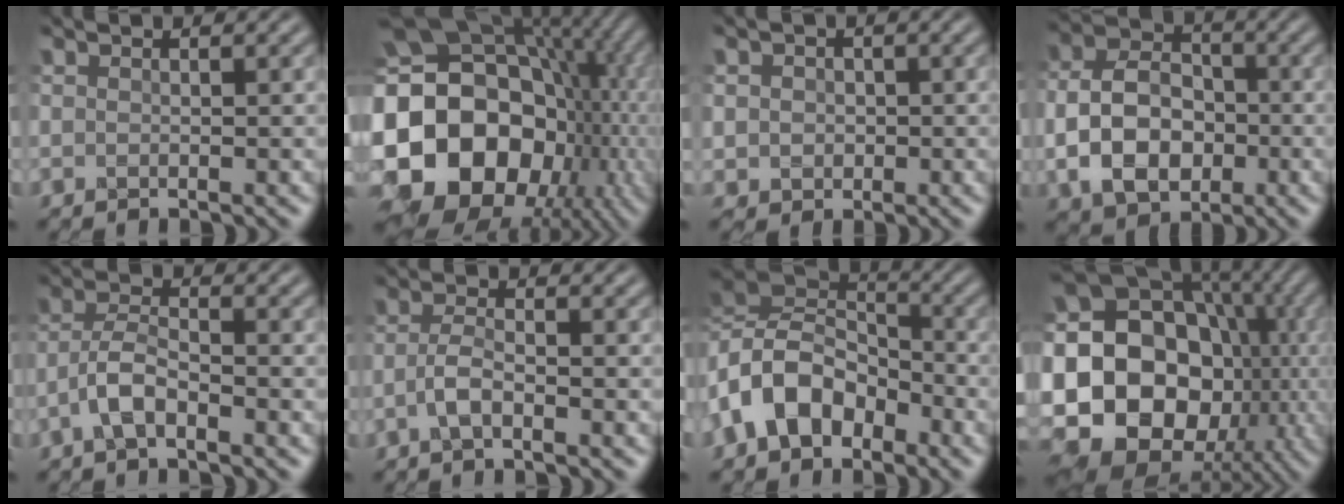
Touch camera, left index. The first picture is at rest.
{"total": 20.9, "force": [-2.1, 17.0, 11.8], "torque": [-0.234, -0.018, -0.052]}
{"total": 3.1, "force": [0.5, 3.0, 0.8], "torque": [0.010, 0.015, -0.017]}
{"total": 7.7, "force": [-1.9, 5.6, 4.9], "torque": [-0.095, 0.003, -0.044]}
{"total": 2.9, "force": [-1.7, 1.0, 2.2], "torque": [-0.042, 0.012, -0.041]}
{"total": 2.0, "force": [-1.0, 0.6, 1.7], "torque": [-0.039, 0.006, -0.027]}
{"total": 8.3, "force": [-2.5, 5.8, 5.5], "torque": [-0.104, 0.015, -0.064]}
{"total": 22.7, "force": [-2.4, 19.2, 11.8], "torque": [-0.206, 0.008, -0.073]}